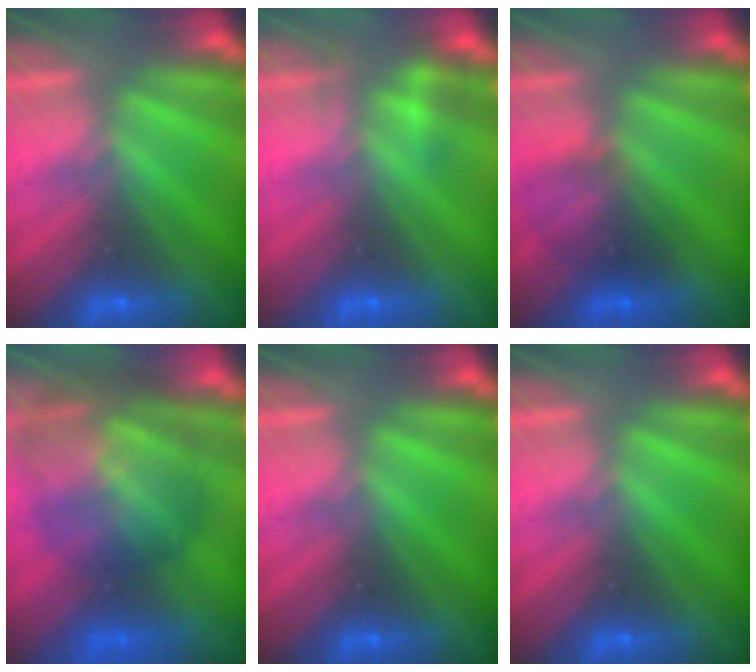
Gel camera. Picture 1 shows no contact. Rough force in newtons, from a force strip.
{"total": 2.3}
{"total": 2.8}
{"total": 7.4}
{"total": 0.0}
{"total": 0.0}